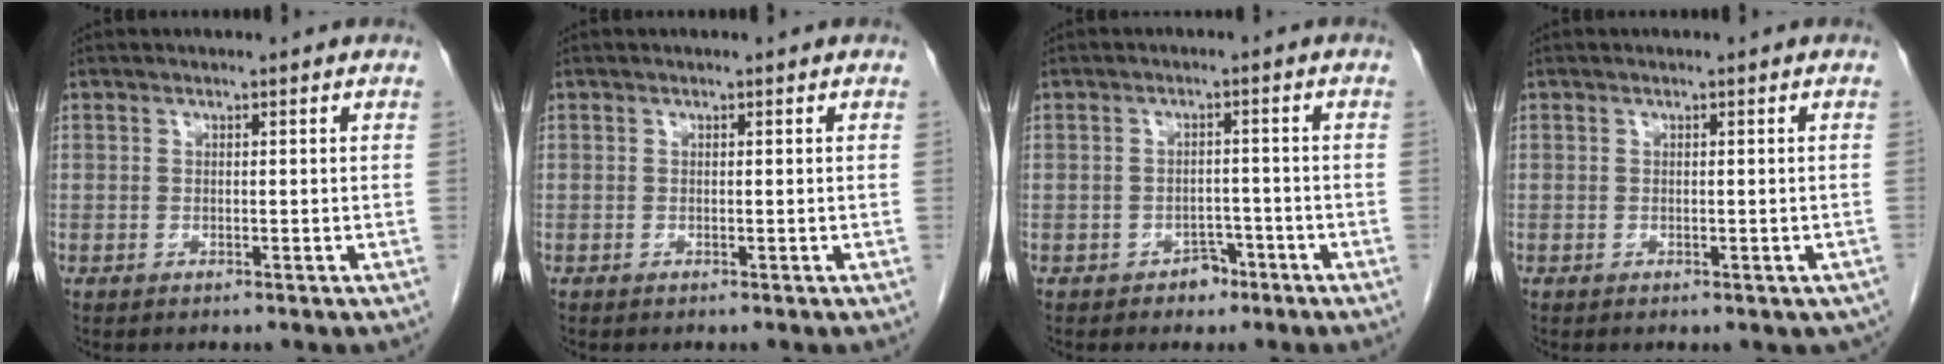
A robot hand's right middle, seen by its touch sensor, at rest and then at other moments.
{"total": 0.0}
{"total": 2.8, "force": [-1.9, 1.8, 0.9], "torque": [-0.011, 0.007, -0.024]}
{"total": 3.3, "force": [-2.4, 1.7, 1.5], "torque": [-0.005, 0.000, -0.026]}